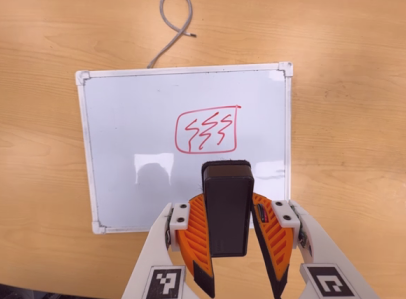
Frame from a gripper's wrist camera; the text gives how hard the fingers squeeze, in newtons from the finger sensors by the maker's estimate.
{"total": 6.7, "left": 5.6, "right": 7.9}